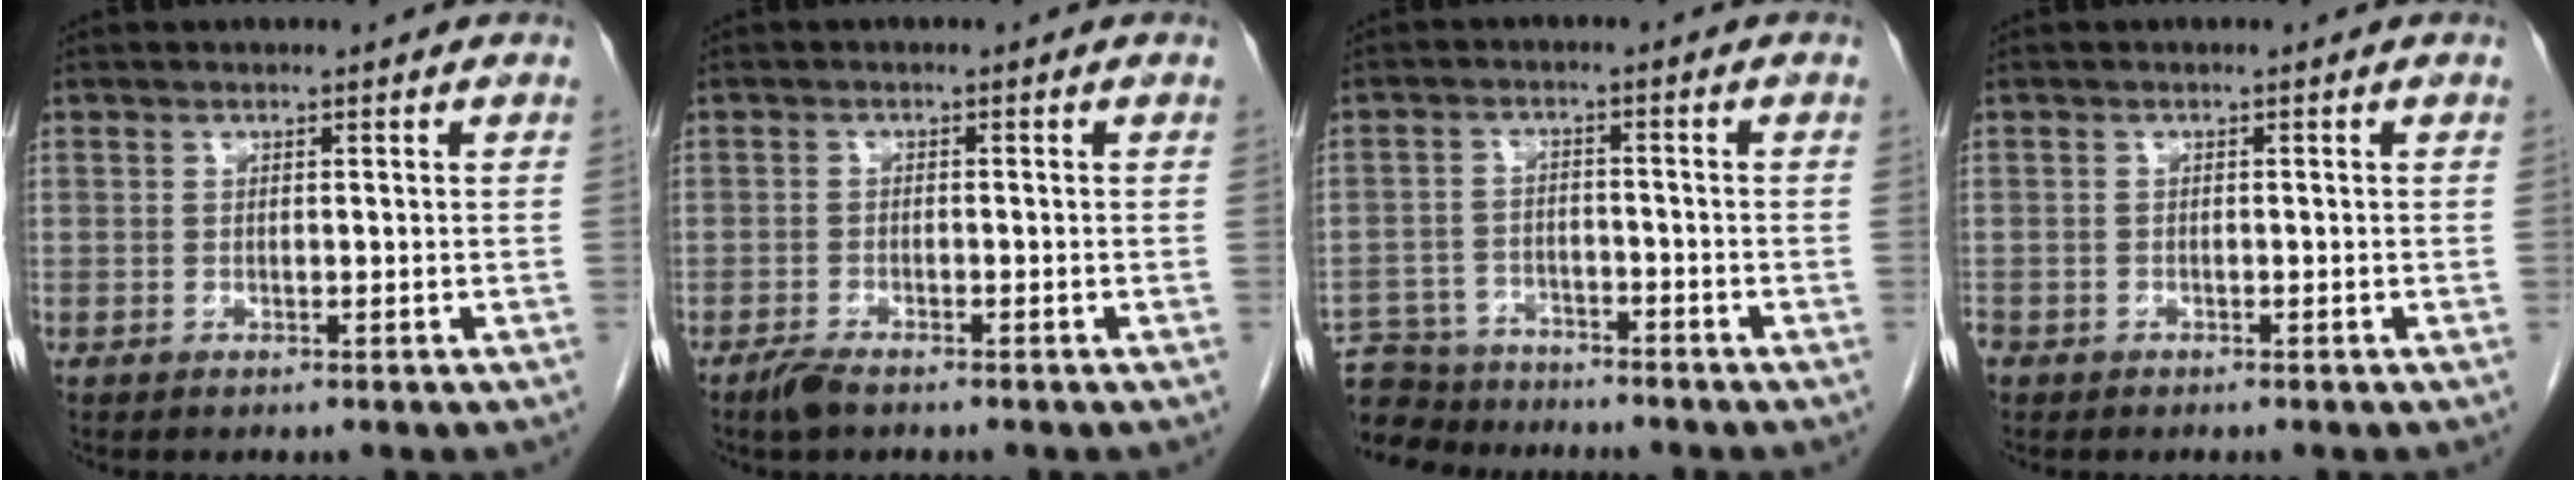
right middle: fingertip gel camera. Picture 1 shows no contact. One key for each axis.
{"total": 2.6, "fx": -2.0, "fy": 0.6, "fz": 1.5, "tx": -0.036, "ty": -0.005, "tz": -0.037}
{"total": 10.7, "fx": -9.9, "fy": 3.7, "fz": 1.8, "tx": -0.042, "ty": 0.007, "tz": -0.157}
{"total": 2.0, "fx": -1.4, "fy": 1.4, "fz": 0.5, "tx": -0.020, "ty": -0.002, "tz": -0.027}